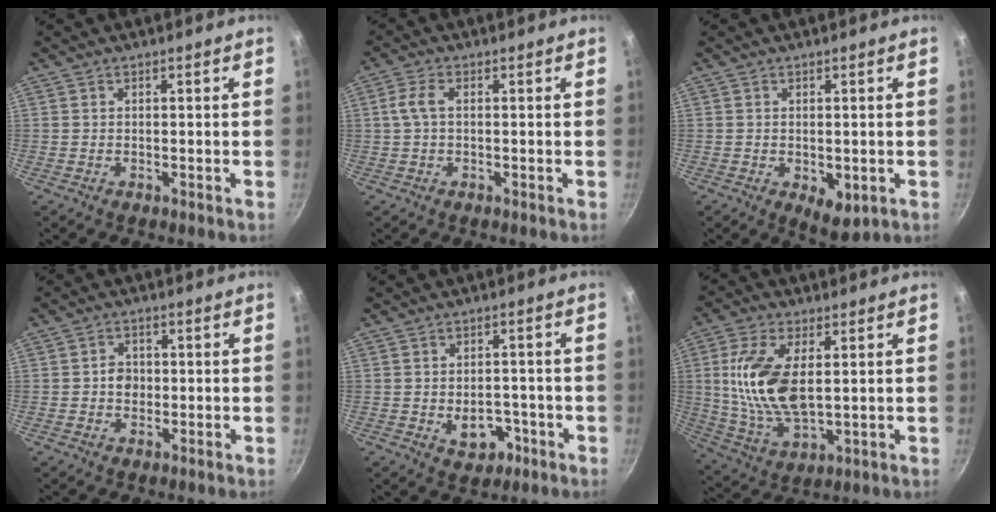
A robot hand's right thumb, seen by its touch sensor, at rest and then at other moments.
{"total": 3.6, "force": [0.3, 1.9, 3.0], "torque": [-0.074, 0.009, 0.004]}
{"total": 5.3, "force": [-1.3, 2.9, 4.3], "torque": [-0.053, -0.010, -0.007]}
{"total": 3.3, "force": [-0.3, 2.8, 1.8], "torque": [-0.011, 0.006, -0.010]}
{"total": 5.8, "force": [-2.0, 4.1, 3.7], "torque": [-0.028, 0.016, -0.020]}
{"total": 15.5, "force": [2.1, 7.7, 13.3], "torque": [-0.271, -0.013, 0.049]}